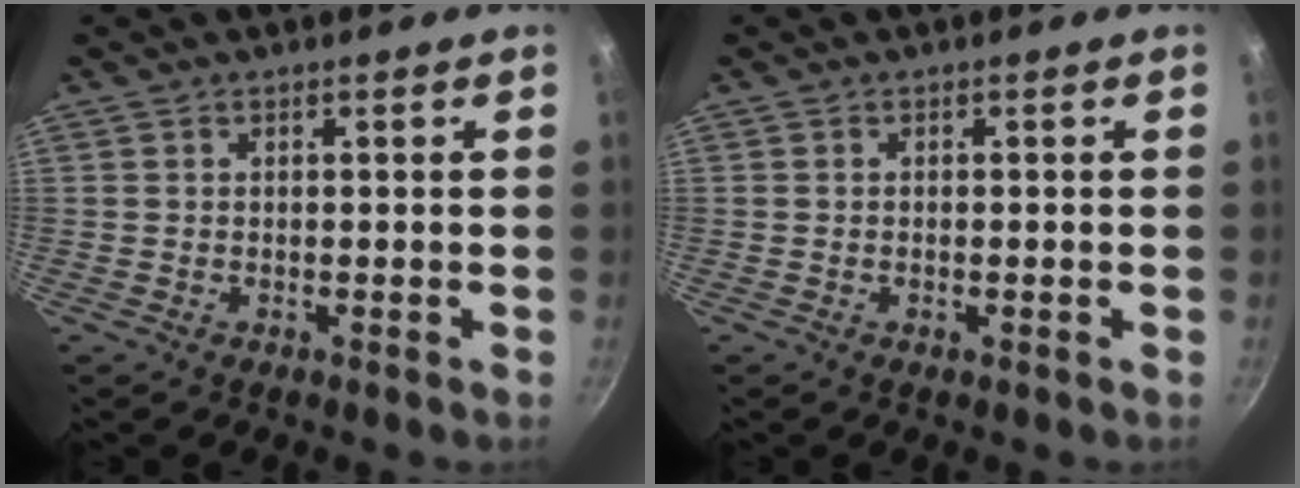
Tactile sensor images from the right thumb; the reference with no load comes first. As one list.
[{"total": 0.6, "force": [-0.2, 0.3, 0.5], "torque": [-0.008, 0.002, -0.004]}]